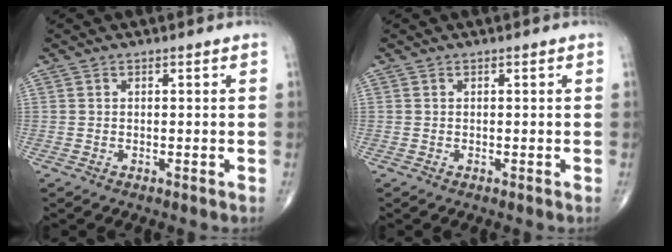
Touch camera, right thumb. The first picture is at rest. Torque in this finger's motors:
{"motor_torque": [-0.06, -0.02, 0.03, 0.03, 0.00]}